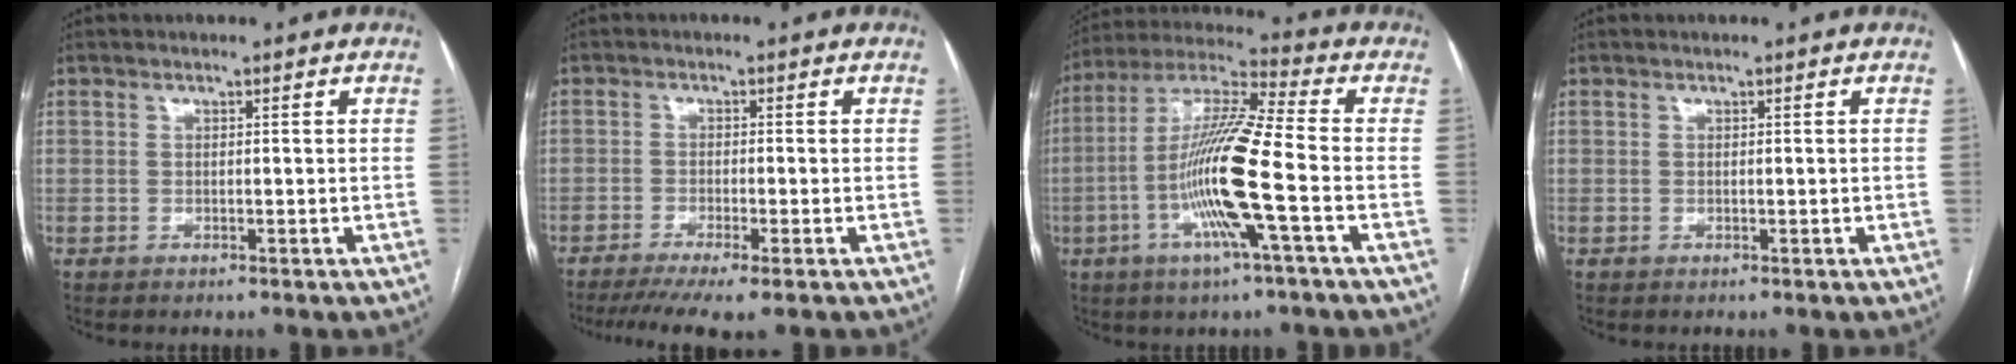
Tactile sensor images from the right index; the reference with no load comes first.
{"total": 7.7, "force": [-5.5, 0.6, 5.4], "torque": [-0.087, -0.013, -0.088]}
{"total": 15.3, "force": [-4.1, -0.3, 14.8], "torque": [-0.293, -0.004, -0.088]}
{"total": 0.0}